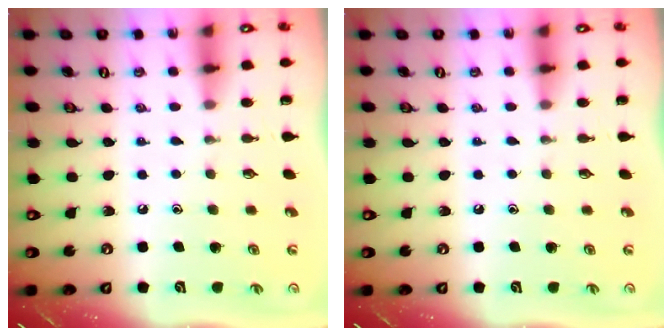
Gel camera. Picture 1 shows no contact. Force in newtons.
{"total": 0.0}